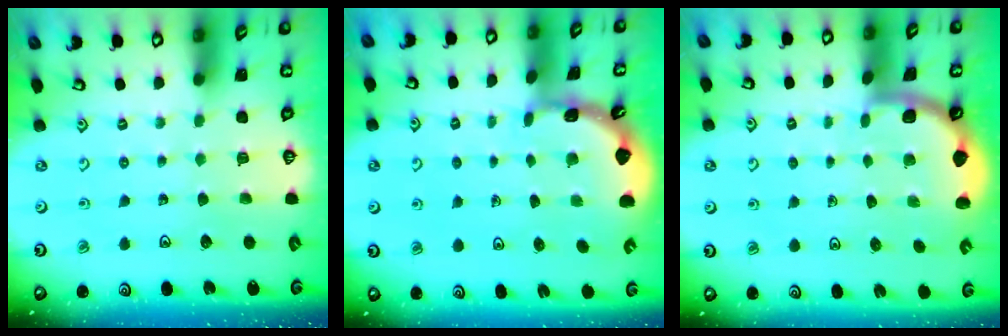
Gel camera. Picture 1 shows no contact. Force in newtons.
{"total": 1.8, "press": 1.8, "slide": 0.1}
{"total": 1.7, "press": 1.7, "slide": 0.1}